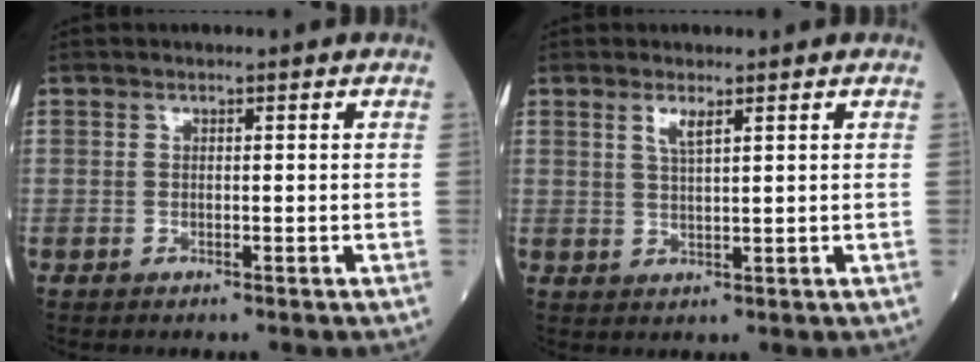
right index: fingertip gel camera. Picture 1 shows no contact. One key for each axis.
{"total": 2.3, "fx": 1.3, "fy": 0.2, "fz": 1.9, "tx": -0.043, "ty": -0.002, "tz": 0.028}